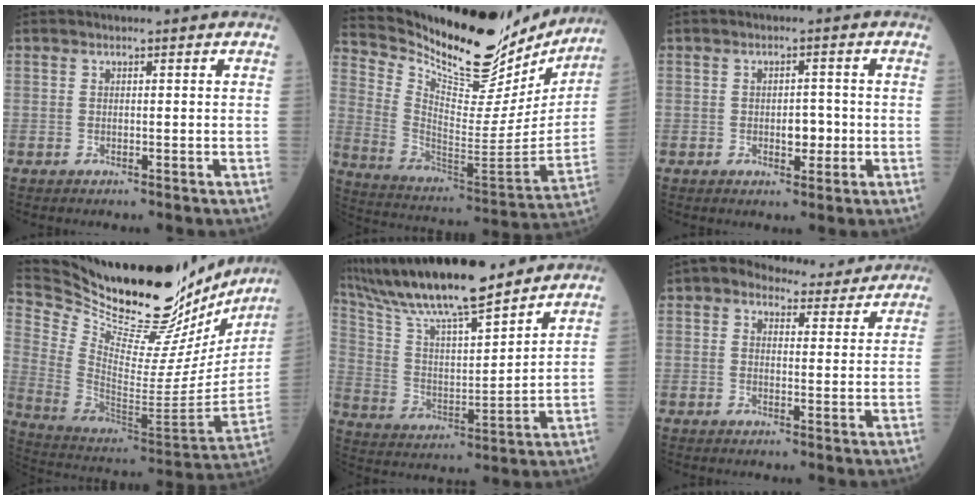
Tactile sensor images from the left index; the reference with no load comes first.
{"total": 25.0, "force": [22.1, 6.8, 9.6], "torque": [-0.172, -0.046, 0.325]}
{"total": 3.1, "force": [-0.9, 1.6, 2.5], "torque": [-0.031, 0.001, -0.012]}
{"total": 34.4, "force": [29.9, 7.5, 15.4], "torque": [-0.267, -0.078, 0.423]}
{"total": 18.7, "force": [16.0, 1.8, 9.5], "torque": [-0.179, 0.013, 0.285]}
{"total": 8.1, "force": [6.8, 3.5, 2.7], "torque": [-0.031, 0.023, 0.082]}